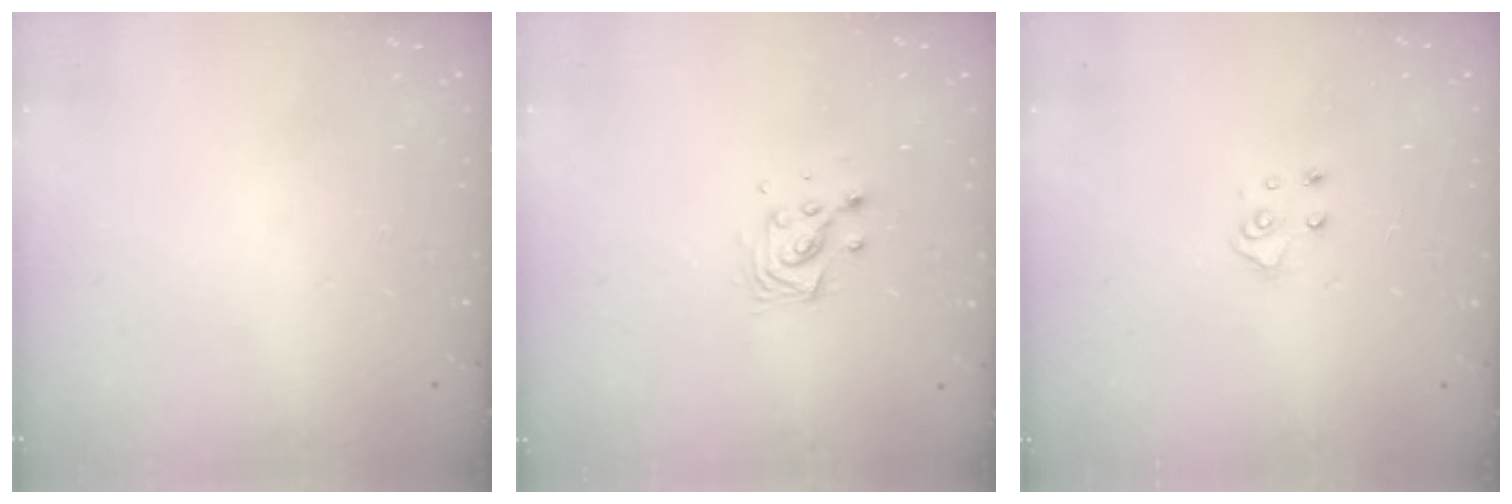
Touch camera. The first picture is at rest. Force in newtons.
{"total": 6.3, "press": 6.3, "slide": 0.3}
{"total": 5.1, "press": 5.1, "slide": 0.5}